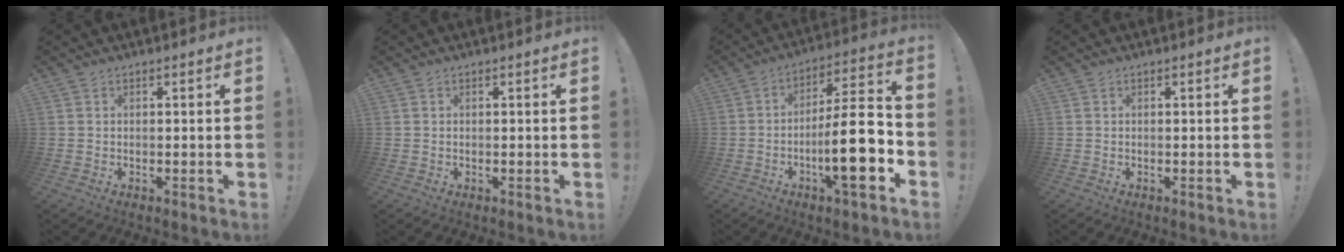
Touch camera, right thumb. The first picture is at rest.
{"total": 0.0}
{"total": 18.5, "force": [-5.8, 4.4, 16.9], "torque": [-0.262, 0.027, -0.094]}
{"total": 0.0}